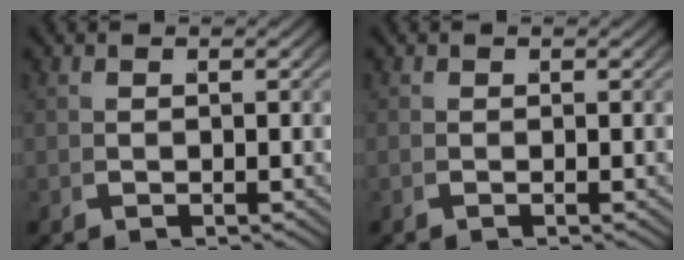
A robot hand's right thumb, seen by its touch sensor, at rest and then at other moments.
{"total": 0.0}